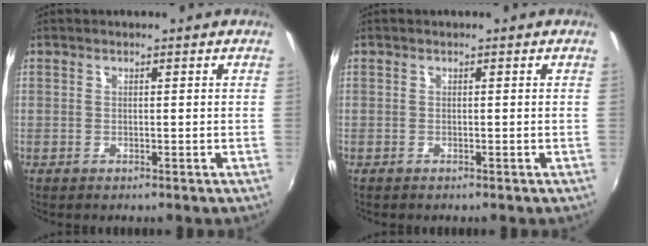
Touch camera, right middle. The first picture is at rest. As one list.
[{"total": 0.0}]